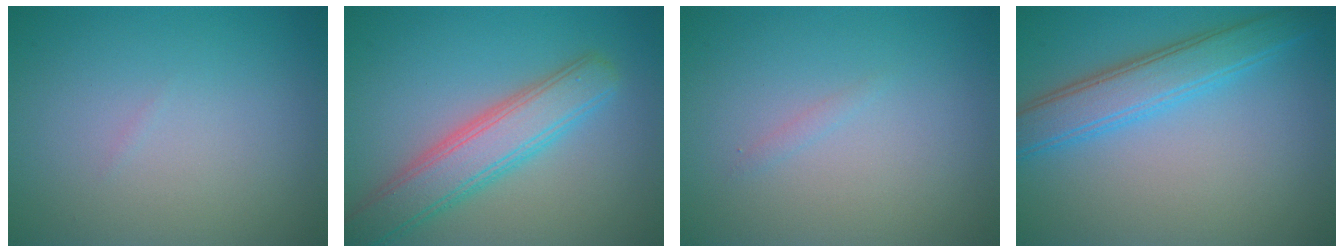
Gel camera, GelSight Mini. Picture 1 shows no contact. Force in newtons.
{"total": 5.5, "press": 5.5, "slide": 0.2}
{"total": 0.6, "press": 0.6, "slide": 0.0}
{"total": 4.5, "press": 4.5, "slide": 0.1}